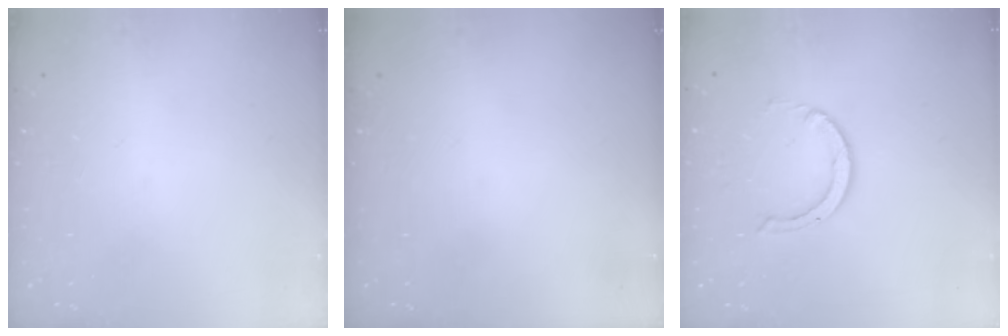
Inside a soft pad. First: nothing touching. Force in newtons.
{"total": 0.0}
{"total": 2.8, "press": 2.8, "slide": 0.2}